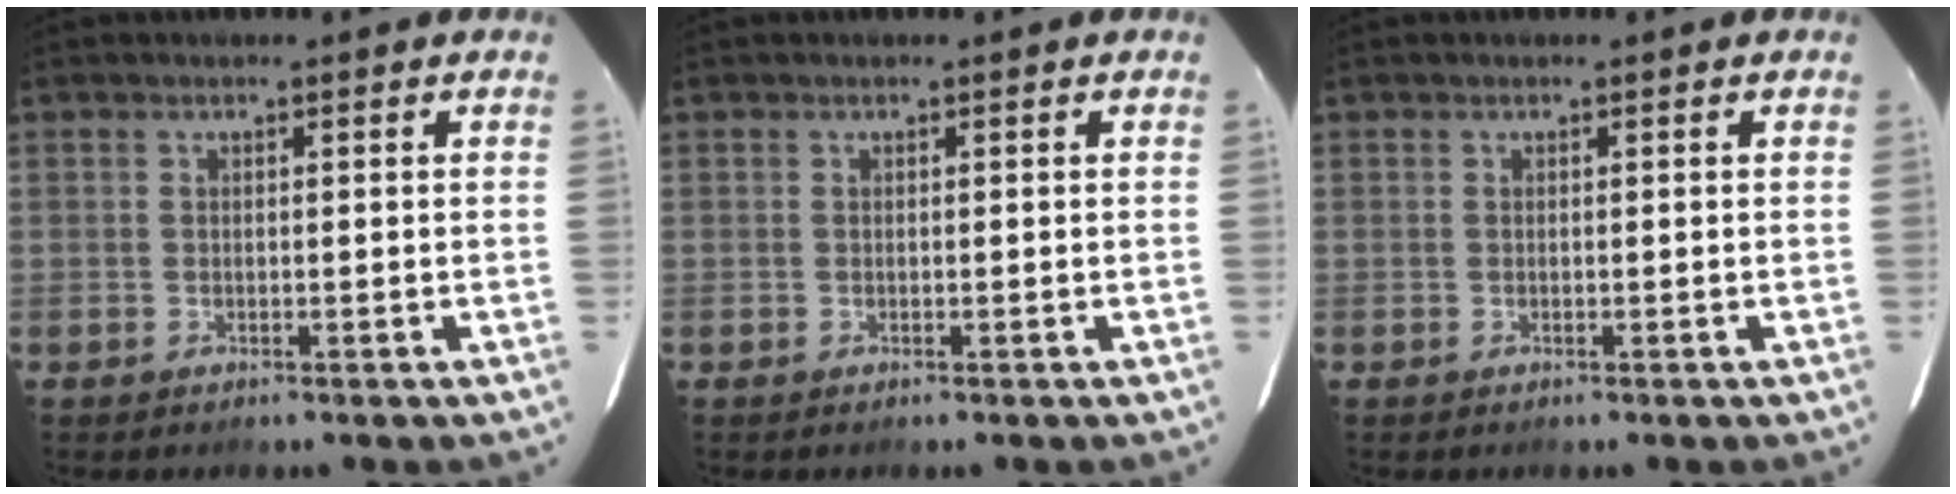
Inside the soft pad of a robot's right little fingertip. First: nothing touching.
{"total": 0.0}
{"total": 0.0}